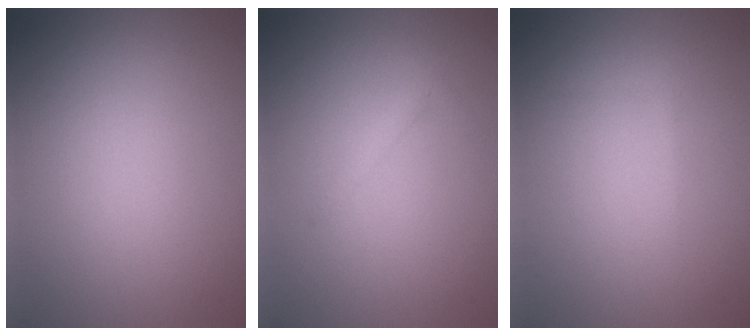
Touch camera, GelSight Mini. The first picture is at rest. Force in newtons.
{"total": 1.1, "press": 1.1, "slide": 0.0}
{"total": 0.5, "press": 0.5, "slide": 0.1}